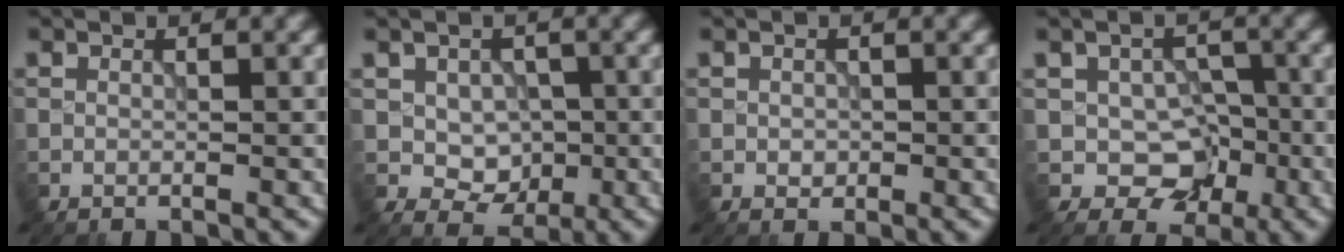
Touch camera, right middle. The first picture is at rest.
{"total": 3.6, "force": [0.0, 2.9, 2.2], "torque": [-0.034, -0.008, 0.003]}
{"total": 0.8, "force": [-0.1, 0.7, 0.5], "torque": [-0.008, -0.003, -0.003]}
{"total": 4.6, "force": [-1.1, 3.6, 2.7], "torque": [-0.035, -0.006, -0.020]}